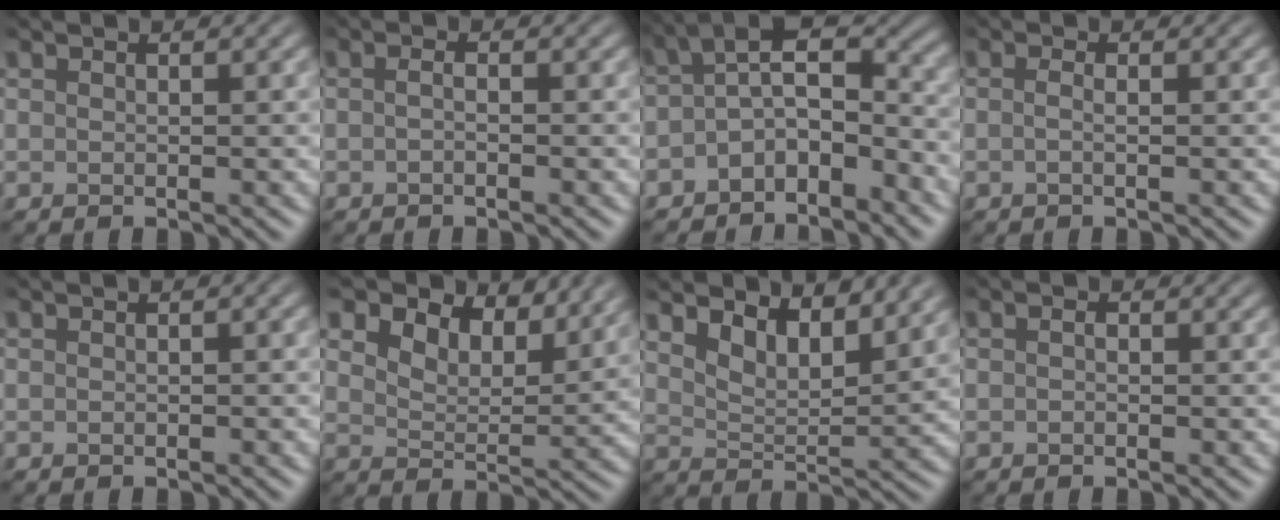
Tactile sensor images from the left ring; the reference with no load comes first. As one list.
[{"total": 0.8, "force": [-0.3, 0.2, 0.7], "torque": [-0.015, -0.004, -0.008]}, {"total": 5.1, "force": [-2.1, 2.3, 4.0], "torque": [-0.054, 0.009, -0.050]}, {"total": 1.3, "force": [0.0, 0.5, 1.1], "torque": [-0.006, -0.008, -0.014]}, {"total": 0.7, "force": [-0.2, 0.2, 0.7], "torque": [-0.011, 0.001, -0.003]}, {"total": 8.8, "force": [6.8, 3.8, 4.1], "torque": [-0.067, -0.002, 0.093]}, {"total": 5.2, "force": [3.6, 2.0, 3.1], "torque": [-0.057, 0.000, 0.053]}, {"total": 0.5, "force": [-0.1, 0.3, 0.4], "torque": [-0.007, -0.001, -0.004]}]